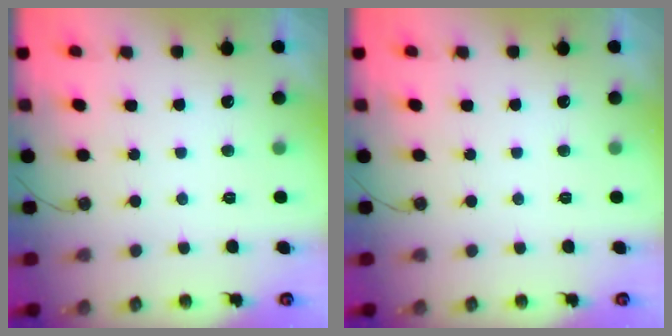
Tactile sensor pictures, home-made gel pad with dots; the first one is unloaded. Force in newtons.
{"total": 0.0}